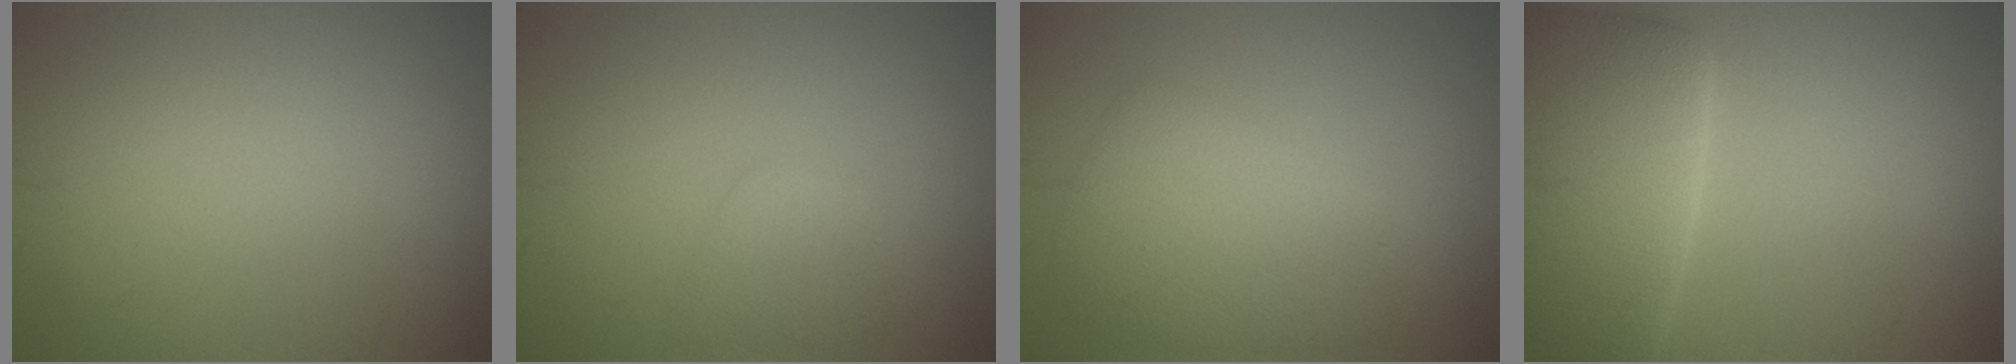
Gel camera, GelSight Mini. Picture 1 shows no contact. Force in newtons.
{"total": 1.6, "press": 1.6, "slide": 0.1}
{"total": 4.7, "press": 4.7, "slide": 0.1}
{"total": 8.7, "press": 8.6, "slide": 0.3}